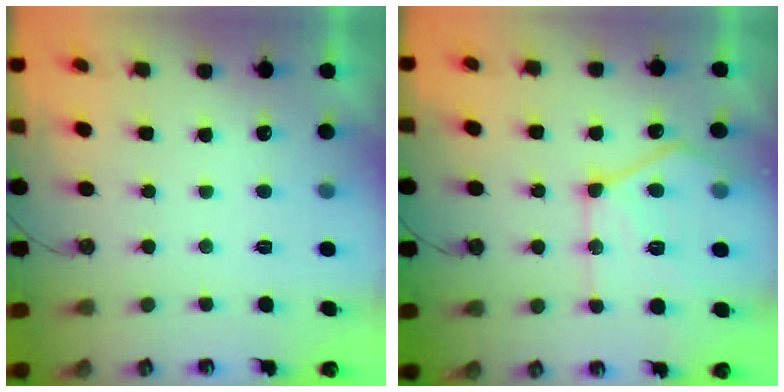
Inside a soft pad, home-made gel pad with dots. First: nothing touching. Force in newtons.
{"total": 16.9, "press": 16.8, "slide": 1.6}